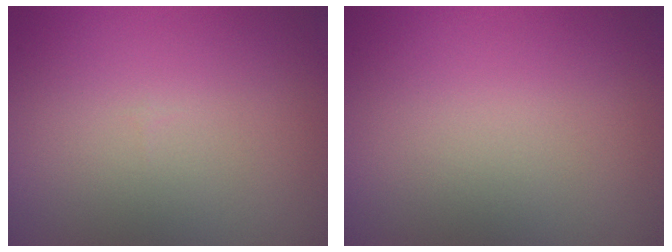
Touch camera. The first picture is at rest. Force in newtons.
{"total": 0.0}